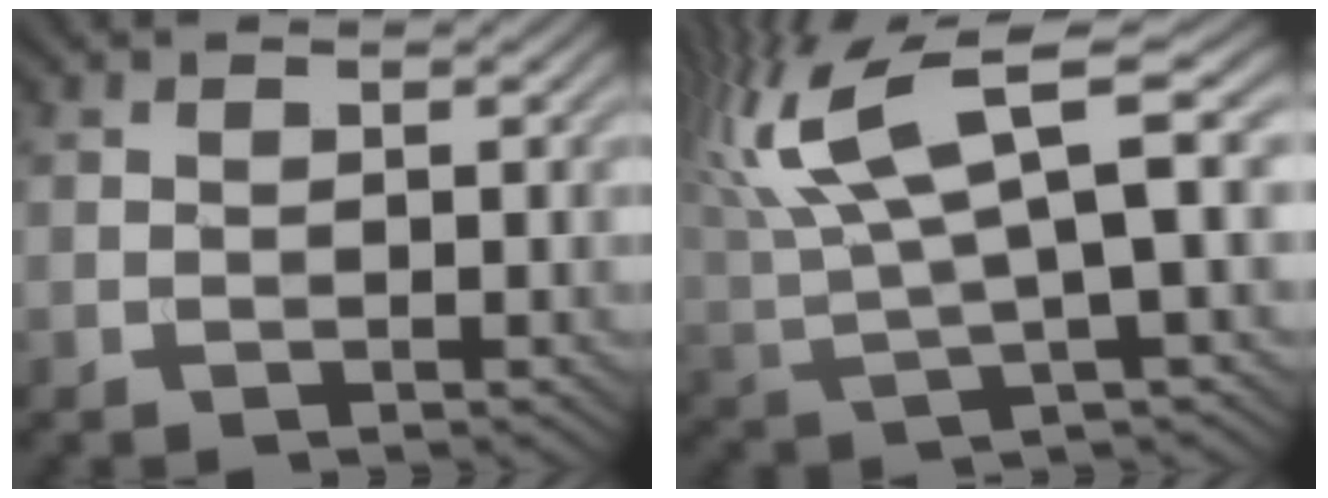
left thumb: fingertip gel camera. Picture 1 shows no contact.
{"total": 13.2, "force": [5.3, 3.4, 11.6], "torque": [-0.250, 0.019, 0.100]}